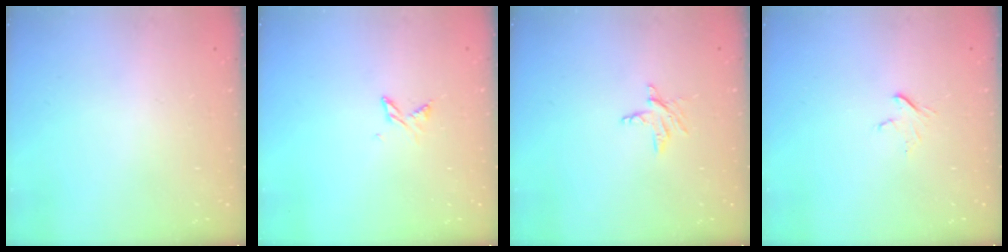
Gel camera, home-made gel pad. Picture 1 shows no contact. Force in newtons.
{"total": 2.9, "press": 2.8, "slide": 0.5}
{"total": 3.6, "press": 3.6, "slide": 0.4}
{"total": 3.4, "press": 3.4, "slide": 0.3}